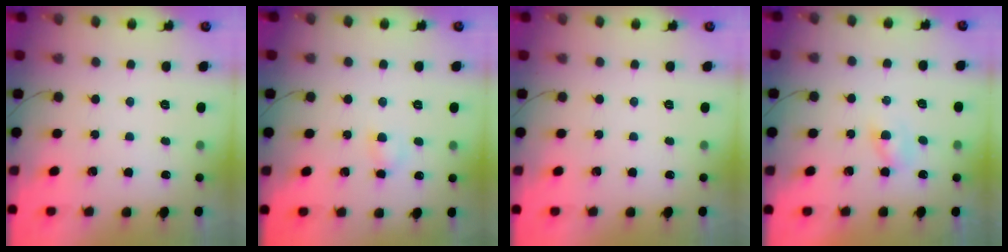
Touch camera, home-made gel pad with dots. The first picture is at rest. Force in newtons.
{"total": 3.1, "press": 2.9, "slide": 1.1}
{"total": 0.0}
{"total": 1.7, "press": 1.5, "slide": 0.8}